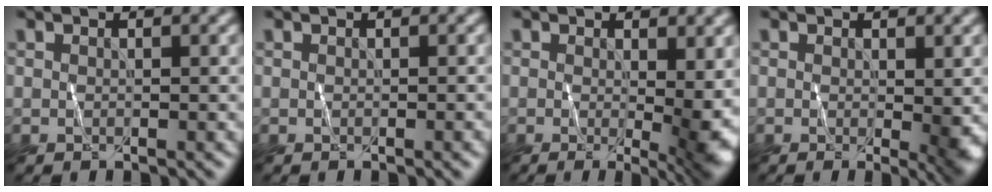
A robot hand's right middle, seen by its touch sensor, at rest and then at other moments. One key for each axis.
{"total": 0.7, "fx": -0.3, "fy": 0.2, "fz": 0.6, "tx": -0.002, "ty": 0.002, "tz": 0.001}
{"total": 6.0, "fx": 0.1, "fy": 1.9, "fz": 5.7, "tx": -0.073, "ty": -0.012, "tz": 0.015}
{"total": 2.5, "fx": -0.1, "fy": 0.6, "fz": 2.4, "tx": -0.031, "ty": -0.003, "tz": 0.008}